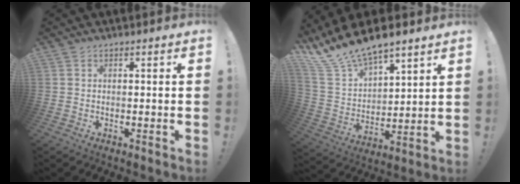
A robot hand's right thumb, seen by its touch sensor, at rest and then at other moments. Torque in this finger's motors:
{"motor_torque": [0.72, 1.20, 0.58, 0.56, 0.09]}